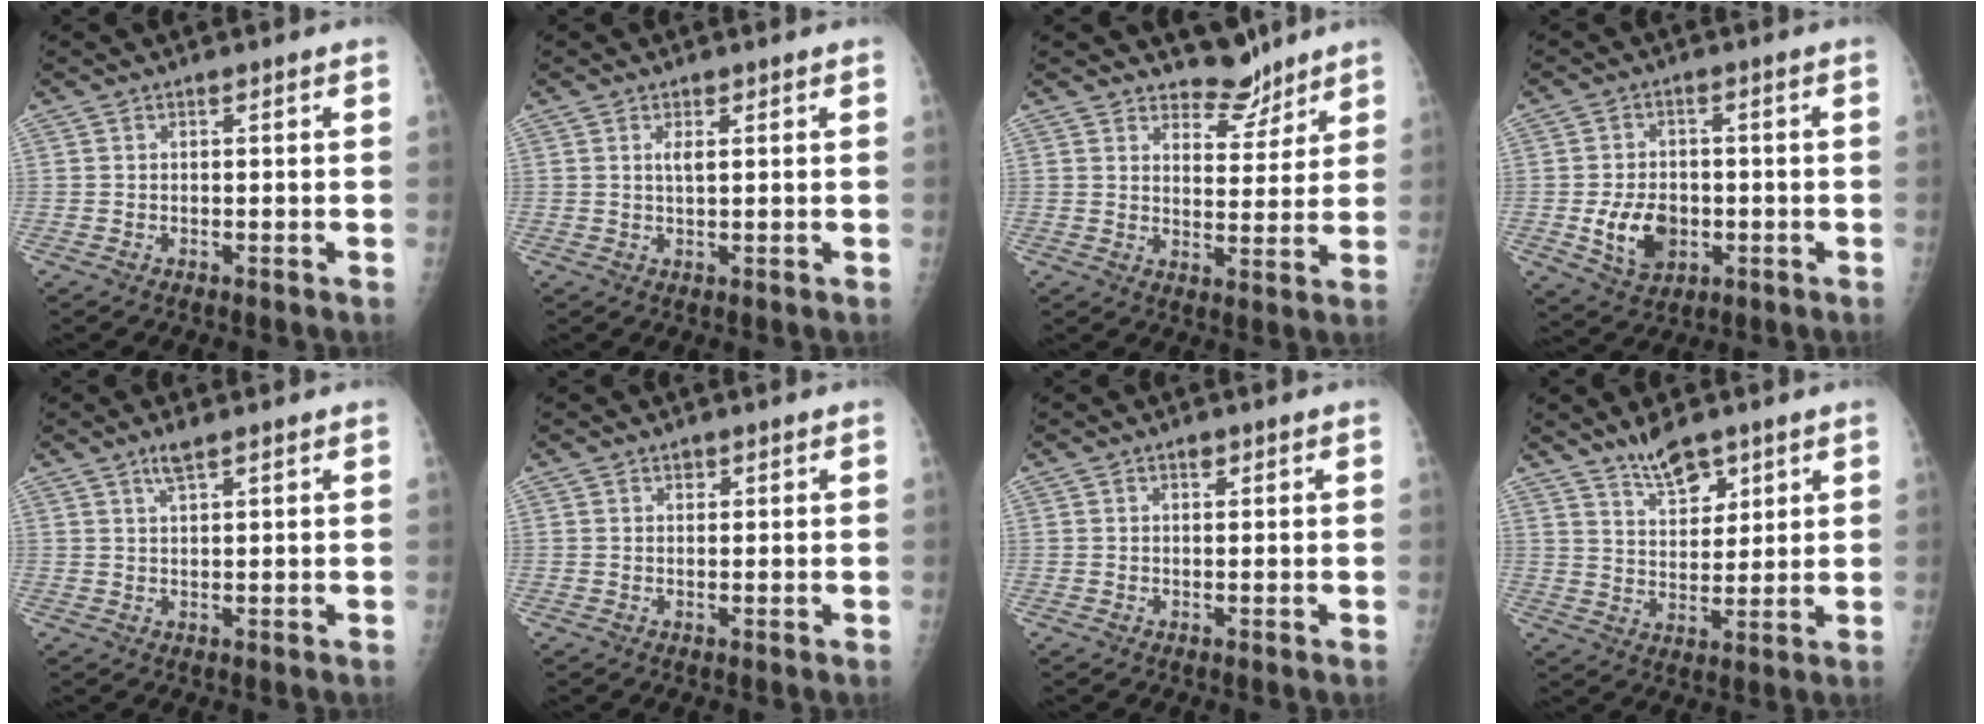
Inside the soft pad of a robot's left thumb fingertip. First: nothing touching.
{"total": 1.9, "force": [0.9, 0.8, 1.5], "torque": [-0.025, -0.003, 0.015]}
{"total": 6.7, "force": [5.9, 2.9, 0.9], "torque": [0.014, -0.050, 0.096]}
{"total": 8.5, "force": [-1.6, 6.2, 5.6], "torque": [-0.073, -0.001, -0.018]}
{"total": 3.2, "force": [2.2, 0.9, 2.1], "torque": [-0.036, -0.008, 0.041]}
{"total": 1.3, "force": [0.9, 0.9, 0.4], "torque": [0.003, -0.005, 0.012]}
{"total": 1.3, "force": [0.8, 0.7, 0.7], "torque": [-0.004, -0.003, 0.011]}
{"total": 7.9, "force": [5.8, 3.4, 4.2], "torque": [-0.045, -0.041, 0.102]}